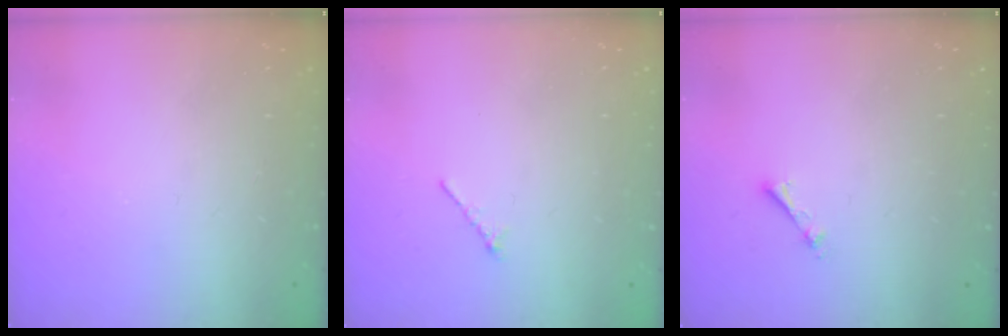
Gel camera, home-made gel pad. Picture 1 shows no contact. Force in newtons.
{"total": 0.8, "press": 0.7, "slide": 0.4}
{"total": 2.7, "press": 2.7, "slide": 0.4}